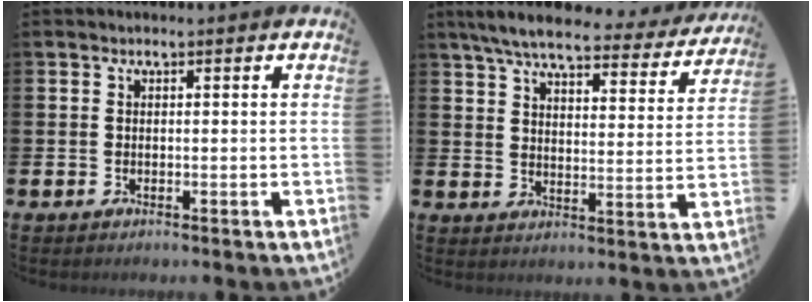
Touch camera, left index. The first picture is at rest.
{"total": 7.1, "force": [6.3, 1.4, 3.0], "torque": [-0.069, -0.038, 0.103]}